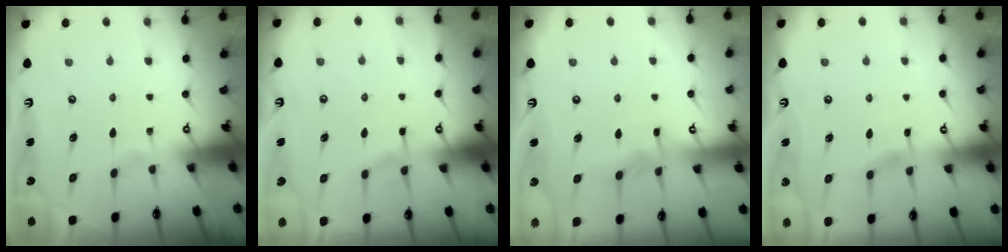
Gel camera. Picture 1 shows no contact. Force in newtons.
{"total": 3.2, "press": 3.2, "slide": 0.5}
{"total": 5.0, "press": 5.0, "slide": 0.8}
{"total": 2.5, "press": 2.5, "slide": 0.4}